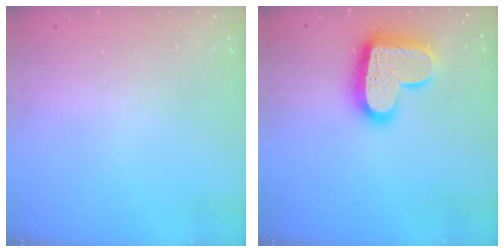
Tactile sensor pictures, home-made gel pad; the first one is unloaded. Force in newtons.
{"total": 17.2, "press": 17.1, "slide": 1.3}